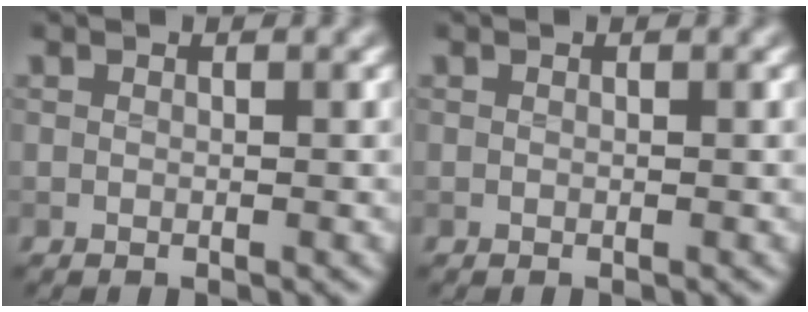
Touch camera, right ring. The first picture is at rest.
{"total": 0.0}